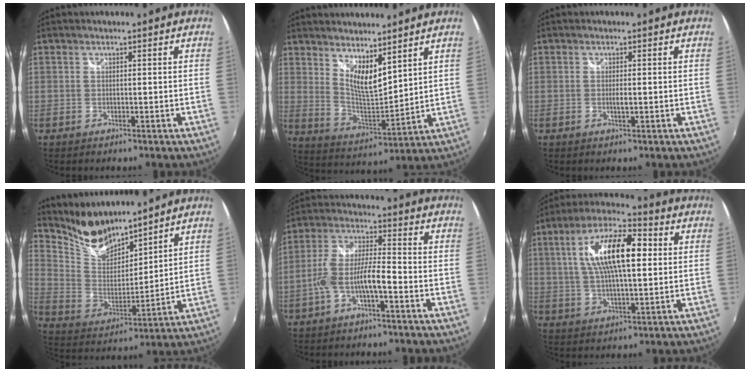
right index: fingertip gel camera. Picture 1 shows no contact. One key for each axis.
{"total": 9.1, "fx": 6.4, "fy": 2.8, "fz": 5.8, "tx": -0.098, "ty": -0.013, "tz": 0.117}
{"total": 1.4, "fx": -0.2, "fy": 0.2, "fz": 1.4, "tx": -0.026, "ty": -0.003, "tz": -0.004}
{"total": 11.7, "fx": 10.4, "fy": 4.0, "fz": 3.6, "tx": -0.090, "ty": -0.005, "tz": 0.208}
{"total": 7.8, "fx": -3.5, "fy": 1.9, "fz": 6.8, "tx": -0.153, "ty": 0.014, "tz": -0.062}
{"total": 15.3, "fx": 3.0, "fy": 5.4, "fz": 14.0, "tx": -0.255, "ty": 0.021, "tz": 0.047}